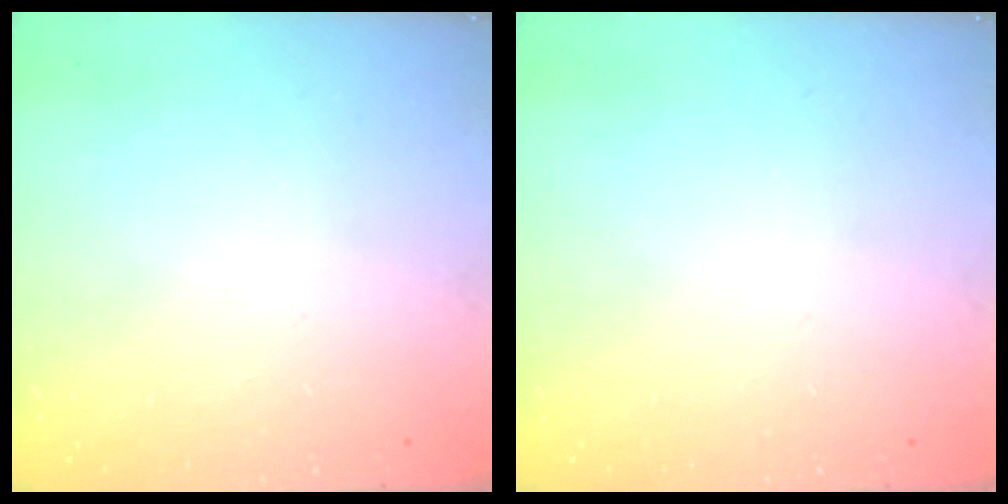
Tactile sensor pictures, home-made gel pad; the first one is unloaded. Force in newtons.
{"total": 0.0}